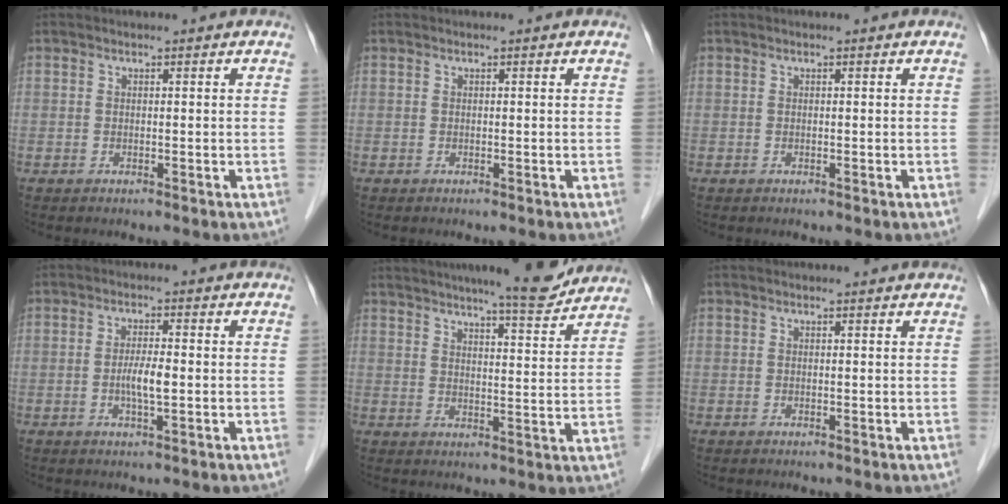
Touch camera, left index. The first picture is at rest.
{"total": 0.0}
{"total": 0.0}
{"total": 3.4, "force": [-0.5, 0.4, 3.3], "torque": [-0.067, -0.003, -0.011]}
{"total": 11.3, "force": [10.2, 0.6, 4.8], "torque": [-0.069, -0.001, 0.132]}
{"total": 1.6, "force": [1.6, 0.1, 0.1], "torque": [-0.010, 0.002, 0.013]}